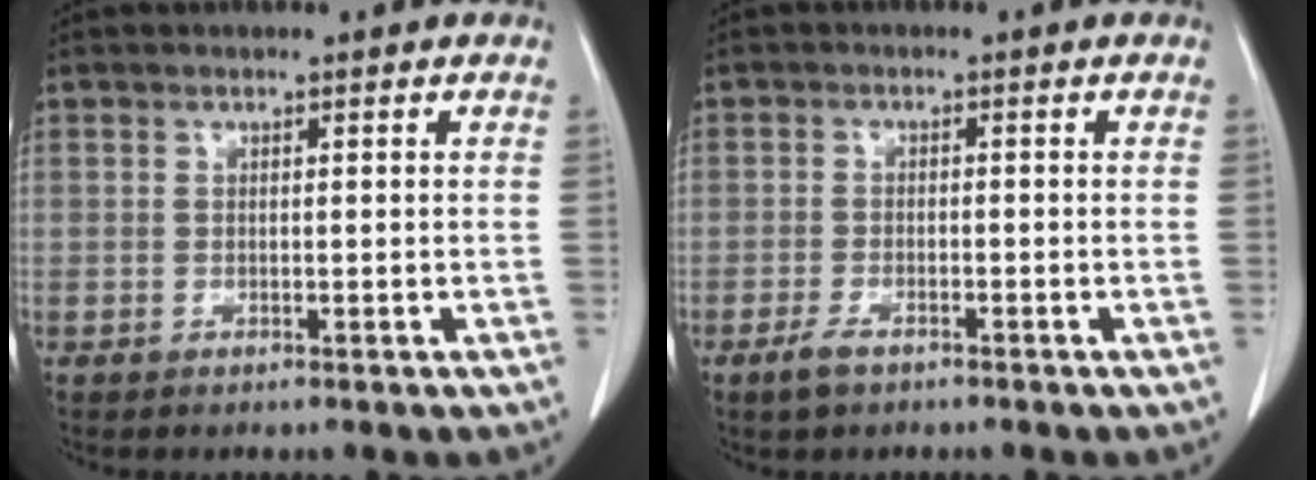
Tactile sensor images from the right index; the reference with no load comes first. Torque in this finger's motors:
{"motor_torque": [0.25, -0.19, 0.09, 0.04]}